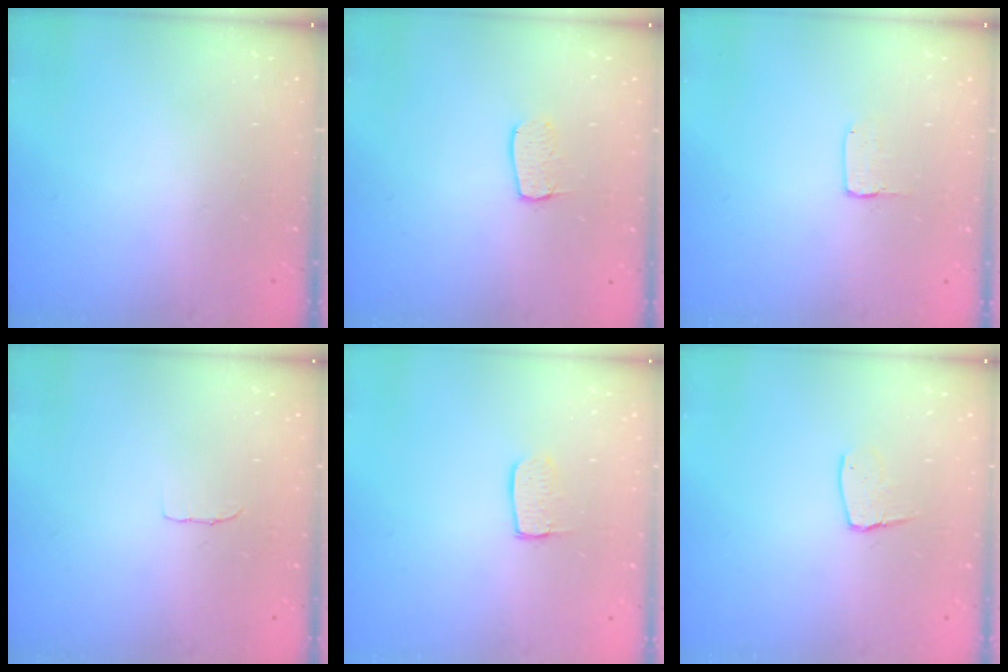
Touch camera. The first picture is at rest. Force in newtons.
{"total": 6.0, "press": 6.0, "slide": 0.5}
{"total": 2.0, "press": 2.0, "slide": 0.0}
{"total": 3.4, "press": 3.4, "slide": 0.2}
{"total": 6.2, "press": 6.2, "slide": 0.4}
{"total": 7.0, "press": 7.0, "slide": 0.5}